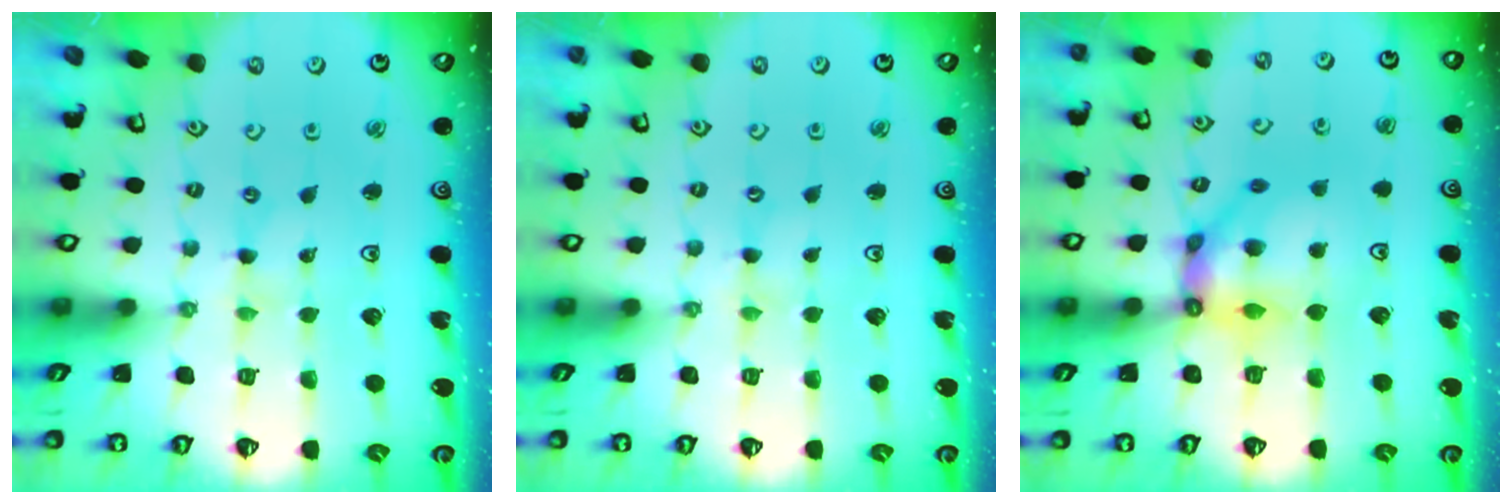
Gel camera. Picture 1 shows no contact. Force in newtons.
{"total": 0.0}
{"total": 12.4, "press": 12.2, "slide": 2.4}